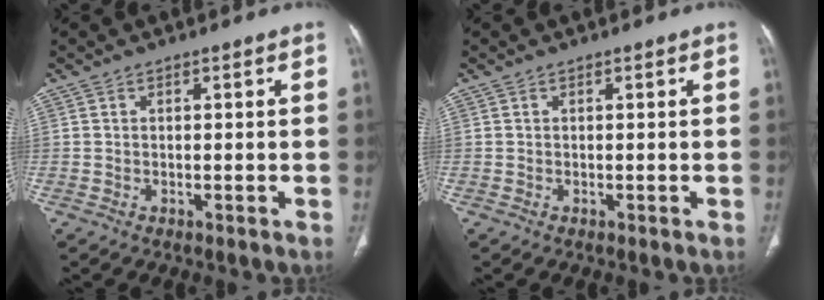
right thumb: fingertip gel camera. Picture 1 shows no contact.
{"total": 0.0}